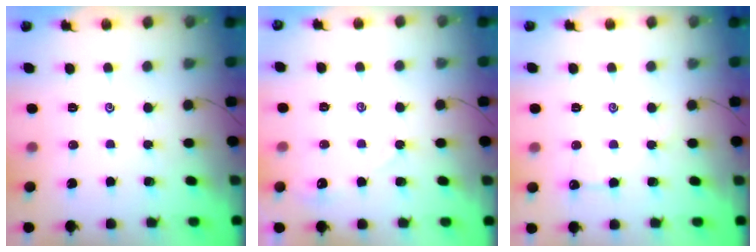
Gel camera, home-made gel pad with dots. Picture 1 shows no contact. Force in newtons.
{"total": 2.9, "press": 2.9, "slide": 0.5}
{"total": 3.0, "press": 3.0, "slide": 0.4}